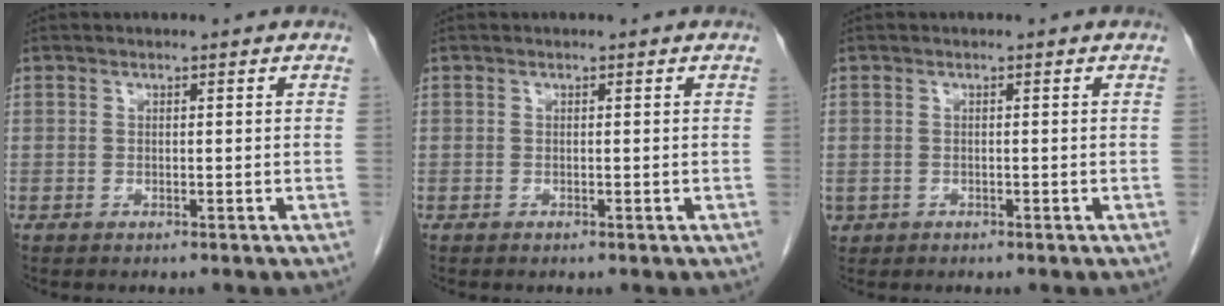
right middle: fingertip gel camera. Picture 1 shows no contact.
{"total": 0.0}
{"total": 0.9, "force": [-0.3, 0.8, 0.2], "torque": [-0.009, 0.002, 0.000]}